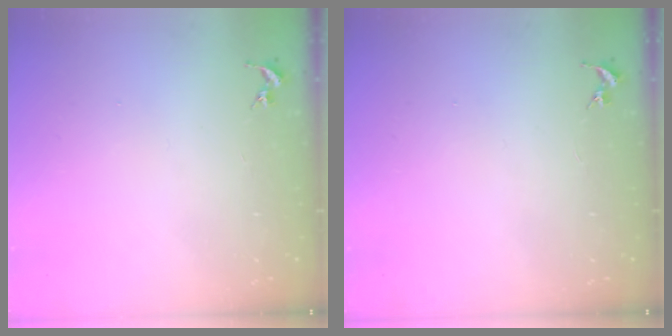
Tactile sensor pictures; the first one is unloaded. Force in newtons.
{"total": 0.0}